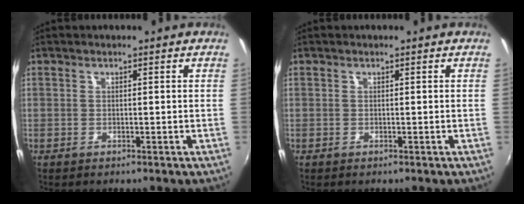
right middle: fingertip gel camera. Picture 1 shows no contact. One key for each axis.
{"total": 0.0}